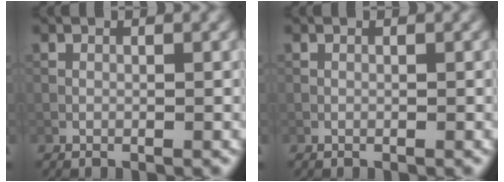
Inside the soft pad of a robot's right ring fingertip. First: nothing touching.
{"total": 0.0}